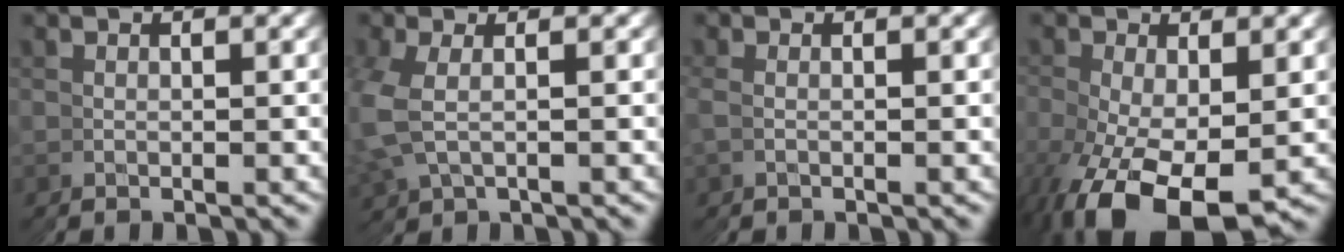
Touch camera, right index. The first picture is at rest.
{"total": 1.5, "force": [0.7, 0.9, -0.9], "torque": [-0.015, -0.003, 0.018]}
{"total": 1.0, "force": [0.0, -0.5, -0.9], "torque": [0.002, 0.001, -0.003]}
{"total": 7.1, "force": [-3.2, 3.7, 5.1], "torque": [-0.104, -0.022, -0.040]}